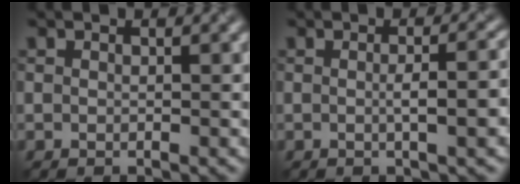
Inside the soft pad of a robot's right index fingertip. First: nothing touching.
{"total": 4.9, "force": [-0.4, 1.6, 4.7], "torque": [-0.046, 0.006, -0.003]}